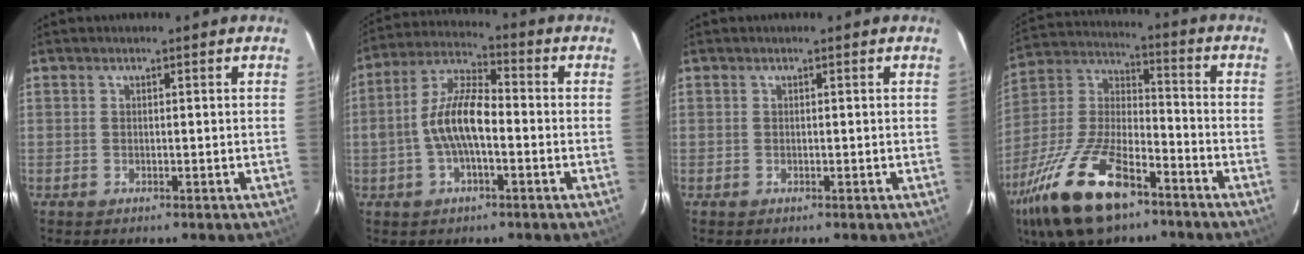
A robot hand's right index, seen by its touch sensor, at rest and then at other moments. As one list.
[{"total": 10.4, "force": [-2.0, 4.0, 9.4], "torque": [-0.195, 0.014, -0.039]}, {"total": 0.0}, {"total": 21.9, "force": [-13.4, 8.7, 15.0], "torque": [-0.318, -0.023, -0.244]}]